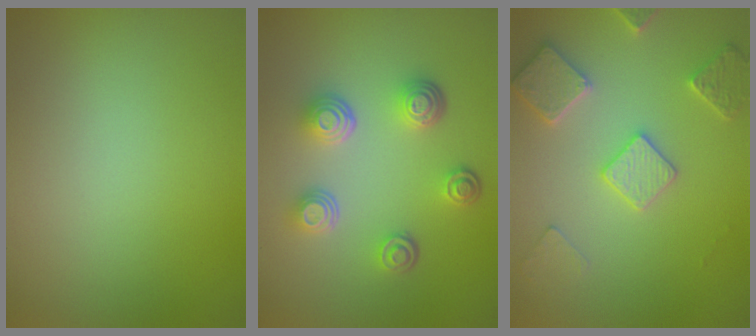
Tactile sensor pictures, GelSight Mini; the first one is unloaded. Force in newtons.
{"total": 4.5, "press": 3.5, "slide": 2.8}
{"total": 3.7, "press": 3.6, "slide": 0.8}